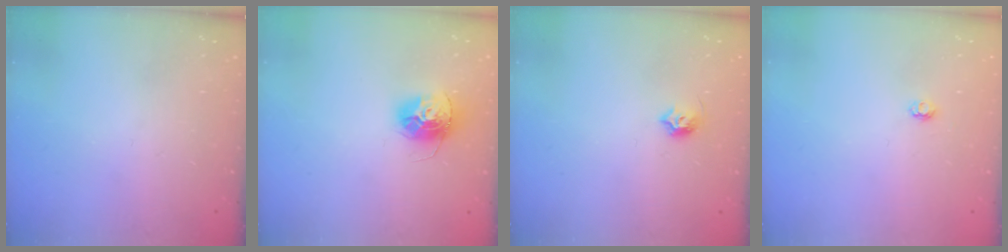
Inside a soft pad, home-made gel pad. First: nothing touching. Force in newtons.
{"total": 13.4, "press": 13.4, "slide": 1.2}
{"total": 5.7, "press": 5.6, "slide": 1.0}
{"total": 2.9, "press": 2.9, "slide": 0.4}